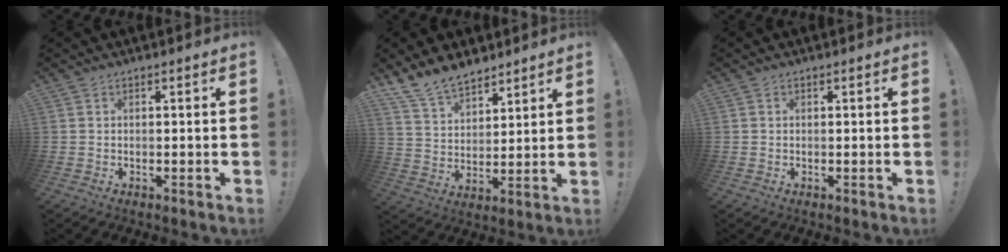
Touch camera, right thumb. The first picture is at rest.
{"total": 11.5, "force": [9.7, 5.3, 3.1], "torque": [-0.070, -0.064, 0.189]}
{"total": 0.0}